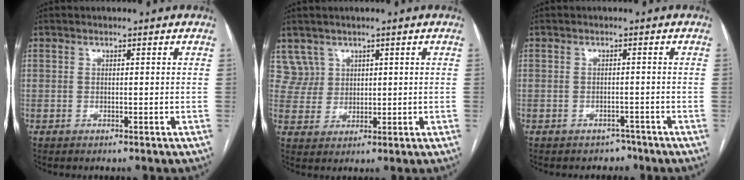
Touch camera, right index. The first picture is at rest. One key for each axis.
{"total": 4.3, "fx": 2.6, "fy": 3.4, "fz": -0.4, "tx": 0.016, "ty": 0.008, "tz": 0.055}
{"total": 2.4, "fx": -2.0, "fy": 1.4, "fz": 0.0, "tx": -0.001, "ty": 0.006, "tz": -0.025}